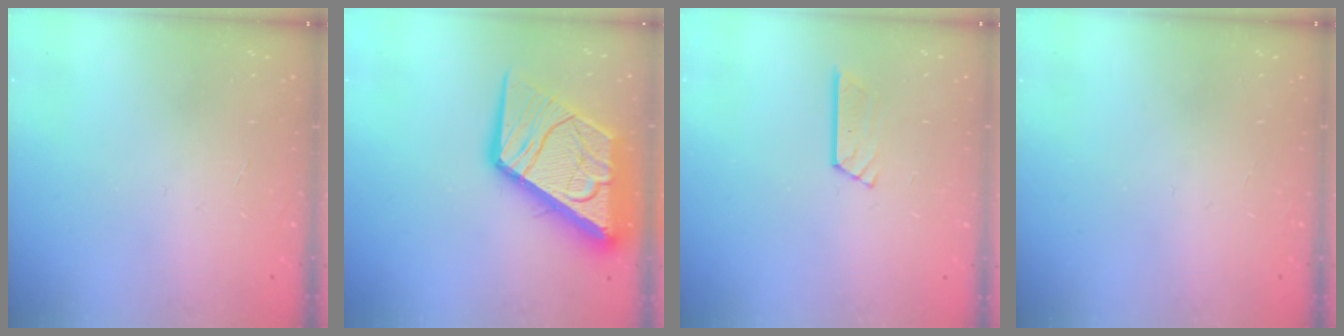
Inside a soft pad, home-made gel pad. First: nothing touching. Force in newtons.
{"total": 21.3, "press": 21.2, "slide": 2.3}
{"total": 6.0, "press": 6.0, "slide": 0.2}
{"total": 0.0}